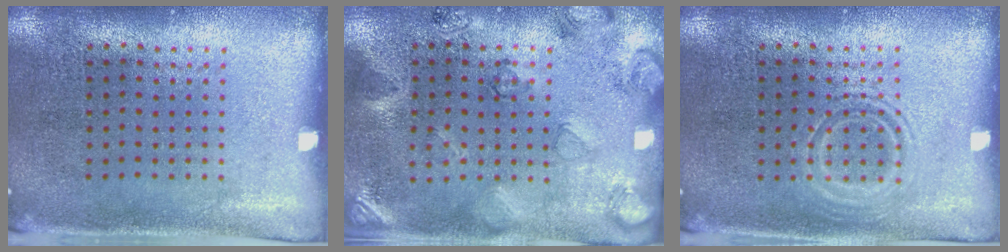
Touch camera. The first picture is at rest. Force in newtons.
{"total": 2.6, "press": 1.7, "slide": 1.9}
{"total": 2.1, "press": 2.1, "slide": 0.3}